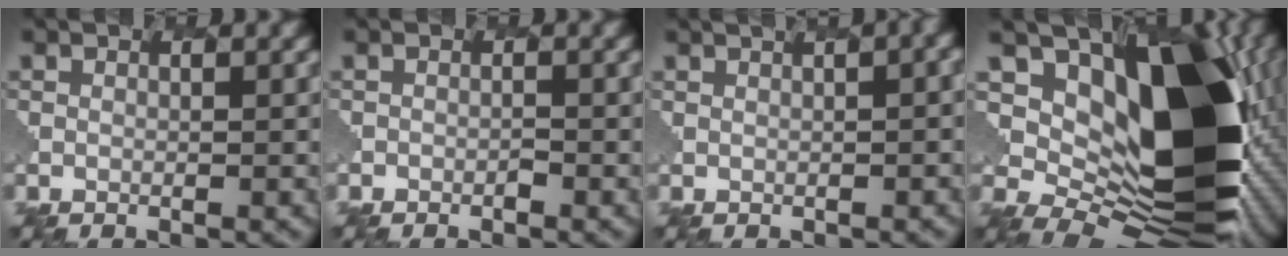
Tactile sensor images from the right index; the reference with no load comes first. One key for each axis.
{"total": 2.3, "fx": -1.3, "fy": -0.3, "fz": -1.8, "tx": -0.003, "ty": -0.006, "tz": -0.028}
{"total": 12.8, "fx": 3.6, "fy": 6.3, "fz": 10.6, "tx": -0.097, "ty": 0.067, "tz": 0.029}
{"total": 13.2, "fx": 2.5, "fy": 8.8, "fz": 9.5, "tx": -0.186, "ty": 0.008, "tz": 0.031}